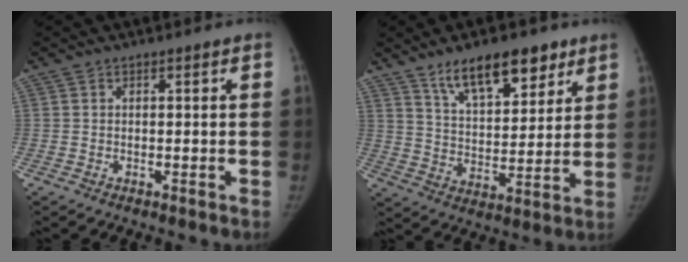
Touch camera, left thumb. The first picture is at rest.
{"total": 14.6, "force": [9.5, 6.4, 9.0], "torque": [-0.101, -0.047, 0.163]}